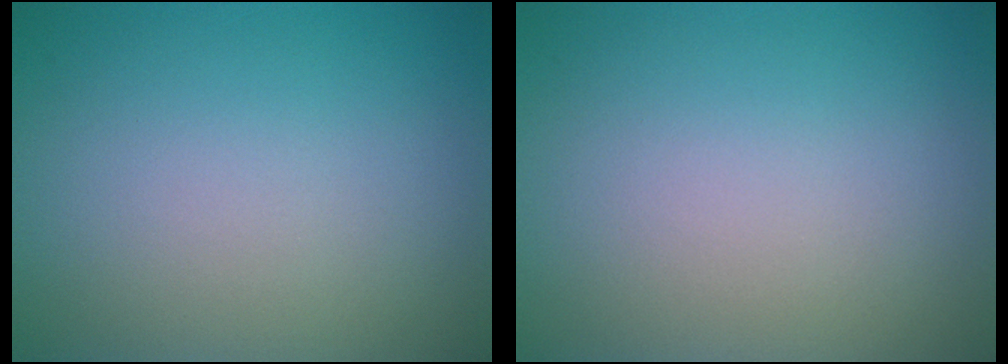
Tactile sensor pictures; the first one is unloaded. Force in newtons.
{"total": 0.0}